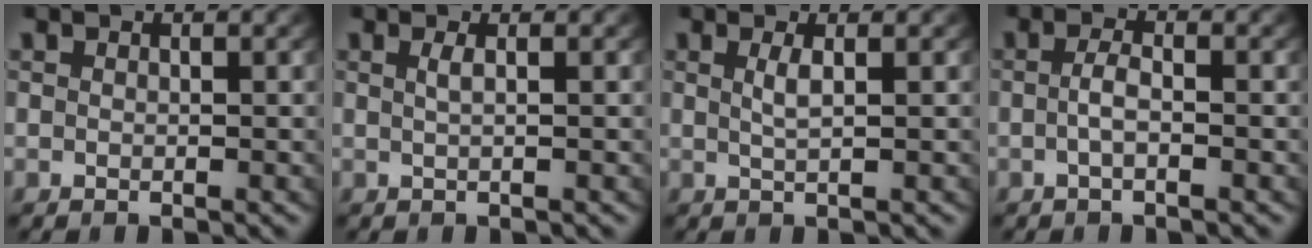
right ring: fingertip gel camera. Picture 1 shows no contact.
{"total": 0.9, "force": [0.1, -0.2, 0.9], "torque": [-0.022, -0.006, 0.008]}
{"total": 1.4, "force": [0.3, -0.2, 1.4], "torque": [-0.031, -0.010, 0.014]}
{"total": 1.7, "force": [-0.8, 0.1, 1.4], "torque": [-0.034, -0.005, -0.010]}